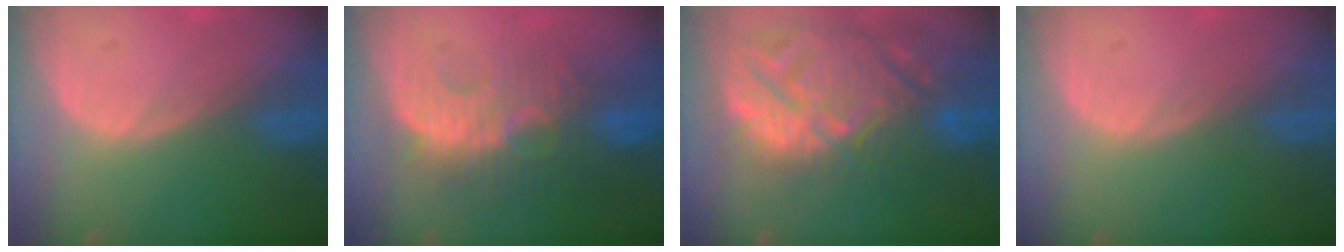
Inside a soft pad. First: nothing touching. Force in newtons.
{"total": 9.1, "press": 8.9, "slide": 1.7}
{"total": 15.2, "press": 13.1, "slide": 7.8}
{"total": 0.0}